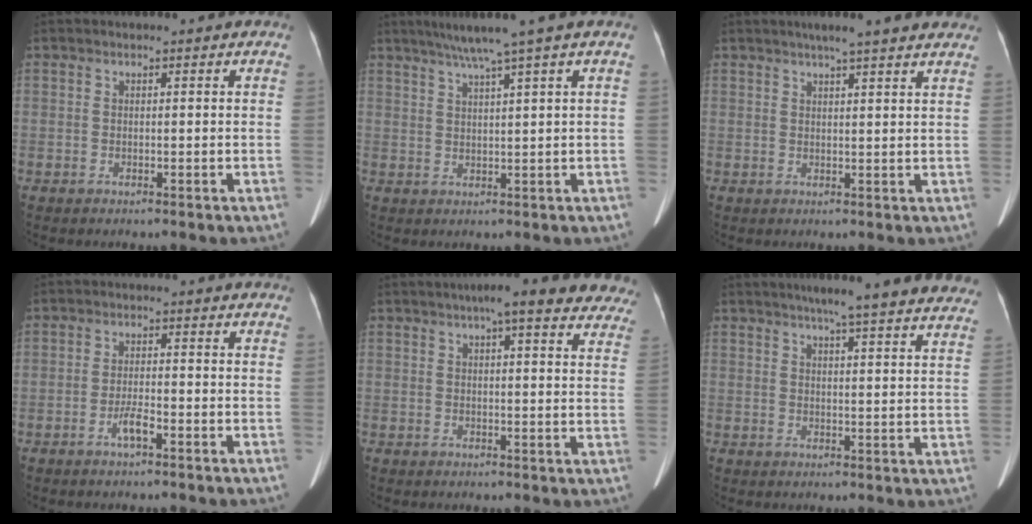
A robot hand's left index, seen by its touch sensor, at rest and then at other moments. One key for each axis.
{"total": 5.5, "fx": 3.9, "fy": -1.7, "fz": 3.6, "tx": -0.059, "ty": 0.011, "tz": 0.068}
{"total": 9.7, "fx": 8.0, "fy": 0.5, "fz": 5.5, "tx": -0.071, "ty": 0.022, "tz": 0.085}
{"total": 2.8, "fx": -1.6, "fy": 0.4, "fz": 2.2, "tx": -0.042, "ty": 0.000, "tz": -0.033}
{"total": 15.0, "fx": 12.1, "fy": 3.0, "fz": 8.4, "tx": -0.092, "ty": 0.023, "tz": 0.132}
{"total": 20.0, "fx": 17.4, "fy": 1.1, "fz": 9.8, "tx": -0.129, "ty": -0.010, "tz": 0.201}